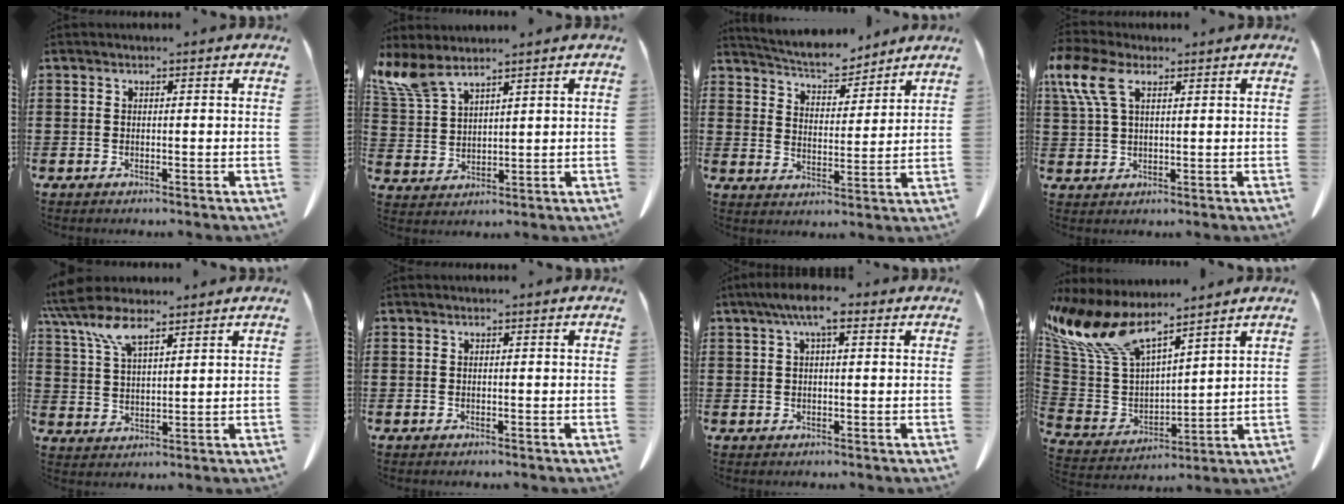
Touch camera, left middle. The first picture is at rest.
{"total": 6.5, "force": [5.1, 1.7, 3.7], "torque": [-0.103, -0.017, 0.091]}
{"total": 6.0, "force": [5.8, 0.9, 1.2], "torque": [-0.050, -0.030, 0.103]}
{"total": 7.9, "force": [3.9, 3.9, 5.8], "torque": [-0.145, 0.004, 0.068]}
{"total": 8.4, "force": [6.2, 2.5, 5.0], "torque": [-0.124, -0.012, 0.111]}
{"total": 0.0}
{"total": 5.6, "force": [2.5, 1.5, 4.7], "torque": [-0.089, 0.007, 0.041]}
{"total": 12.3, "force": [9.4, 4.0, 6.9], "torque": [-0.180, -0.051, 0.167]}